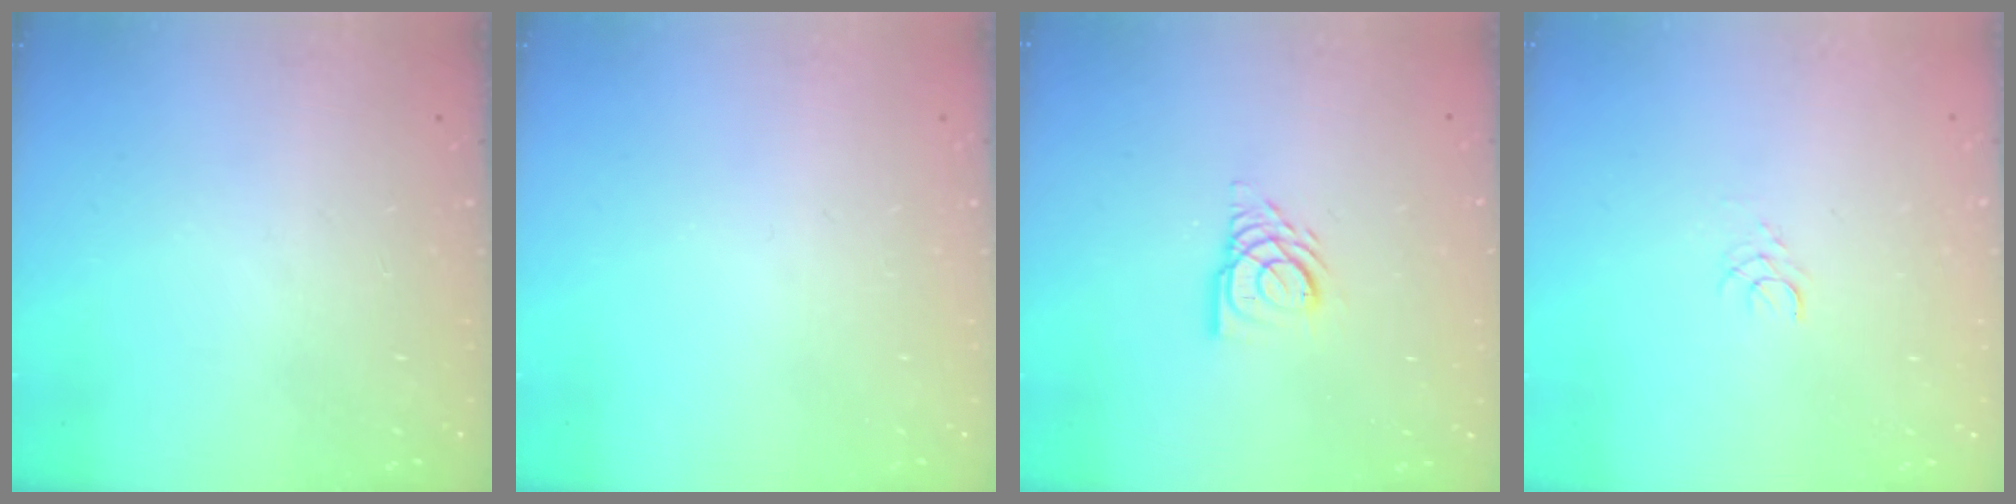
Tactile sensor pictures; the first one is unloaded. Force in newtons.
{"total": 0.0}
{"total": 7.5, "press": 7.5, "slide": 0.7}
{"total": 2.4, "press": 2.4, "slide": 0.3}